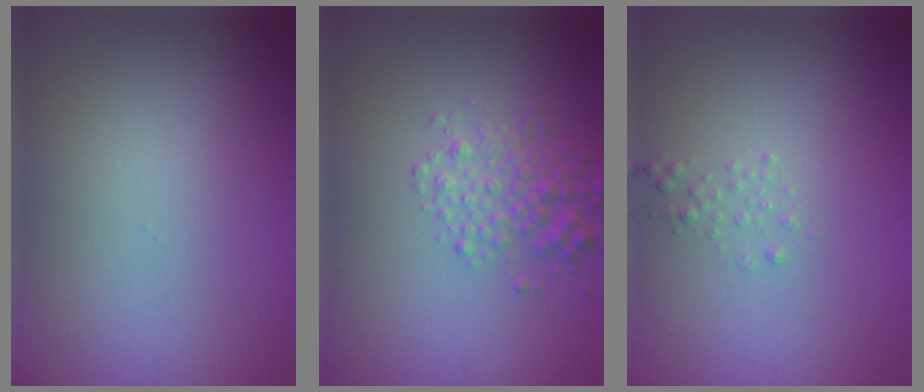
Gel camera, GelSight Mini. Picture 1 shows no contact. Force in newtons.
{"total": 2.9, "press": 2.9, "slide": 0.1}
{"total": 0.8, "press": 0.8, "slide": 0.1}